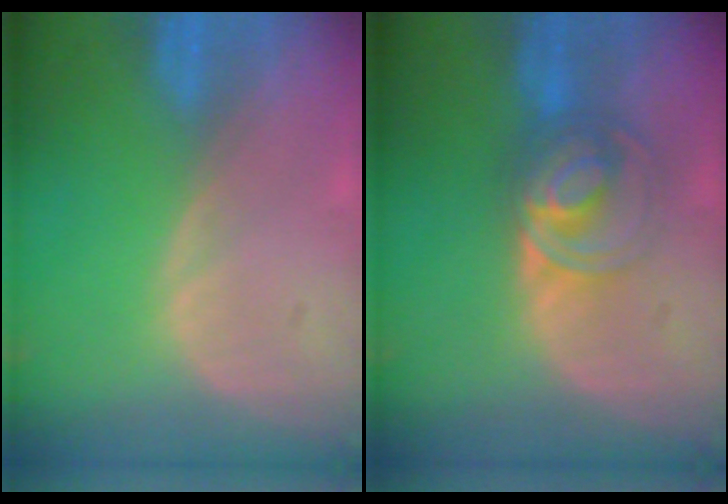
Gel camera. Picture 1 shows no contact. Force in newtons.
{"total": 7.0, "press": 6.1, "slide": 3.6}